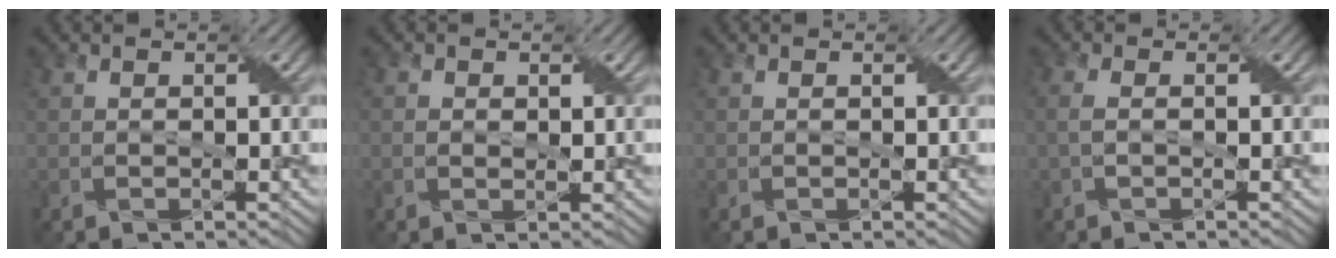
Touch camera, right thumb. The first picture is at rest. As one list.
[{"total": 1.4, "force": [0.2, 1.1, 0.9], "torque": [-0.020, -0.002, 0.007]}, {"total": 0.0}, {"total": 1.5, "force": [-0.1, 0.5, 1.5], "torque": [-0.039, 0.003, -0.003]}]